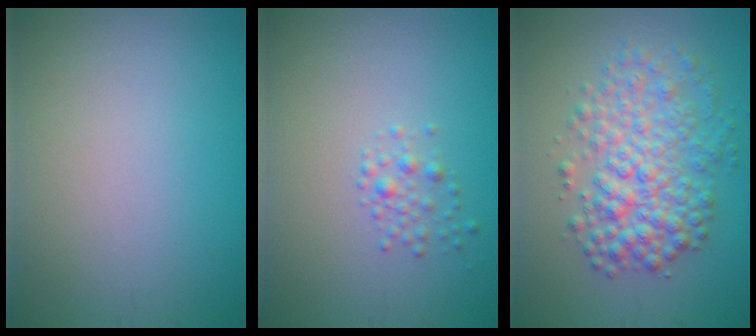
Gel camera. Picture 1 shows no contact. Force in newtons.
{"total": 1.3, "press": 1.3, "slide": 0.0}
{"total": 5.6, "press": 5.6, "slide": 0.1}